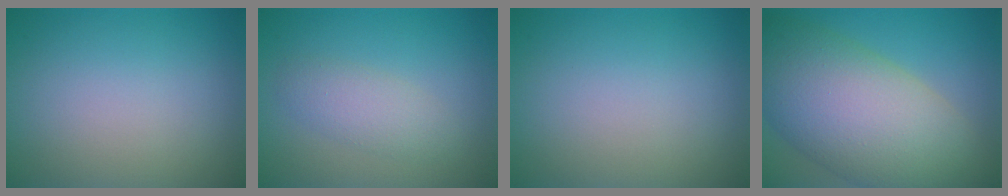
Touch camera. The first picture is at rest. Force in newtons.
{"total": 2.5, "press": 2.5, "slide": 0.1}
{"total": 0.0}
{"total": 13.2, "press": 13.2, "slide": 0.8}